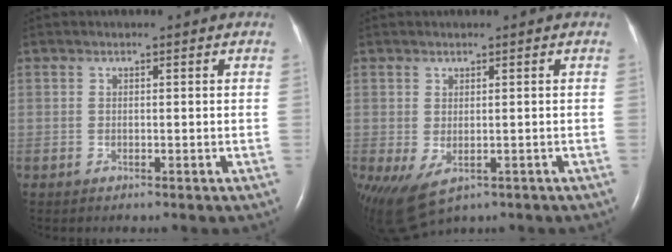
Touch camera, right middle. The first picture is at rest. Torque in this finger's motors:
{"motor_torque": [0.14, -0.19, 0.51, 0.21]}